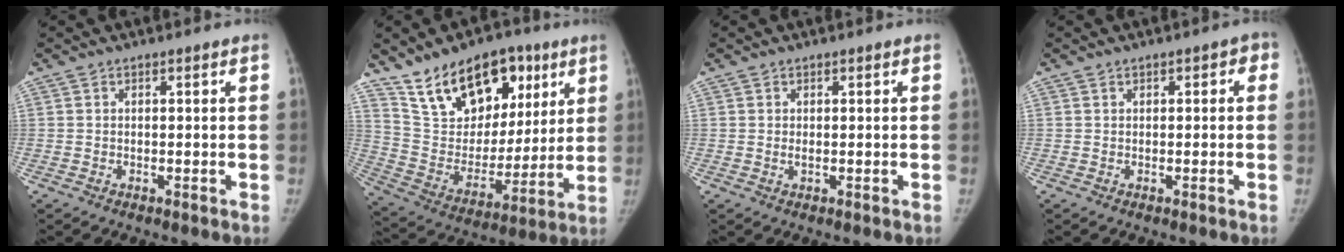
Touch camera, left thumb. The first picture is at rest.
{"total": 21.2, "force": [12.5, 12.4, 11.9], "torque": [-0.146, -0.043, 0.225]}
{"total": 0.6, "force": [0.0, 0.3, 0.6], "torque": [-0.010, -0.001, 0.002]}
{"total": 2.0, "force": [0.5, 1.3, 1.4], "torque": [-0.003, 0.007, 0.003]}